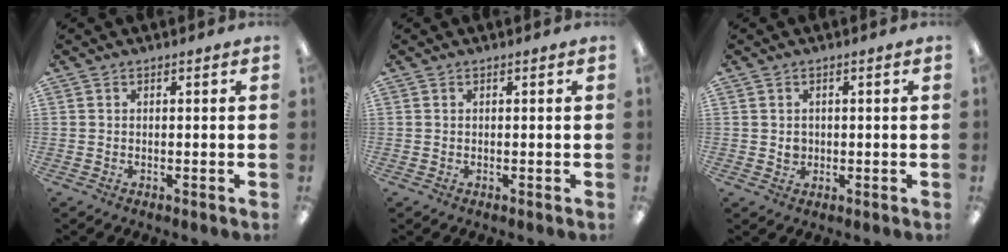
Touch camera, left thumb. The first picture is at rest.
{"total": 0.0}
{"total": 1.9, "force": [0.4, 1.7, 0.7], "torque": [-0.006, 0.001, 0.004]}